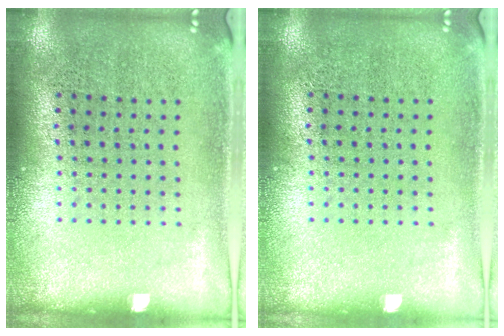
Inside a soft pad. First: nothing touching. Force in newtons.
{"total": 0.0}